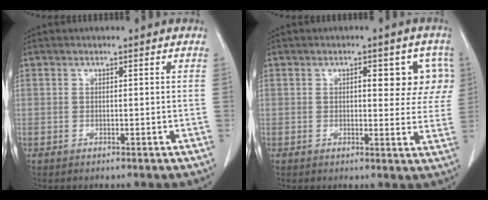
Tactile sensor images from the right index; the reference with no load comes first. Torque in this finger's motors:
{"motor_torque": [0.19, 0.16, 0.17, 0.03]}